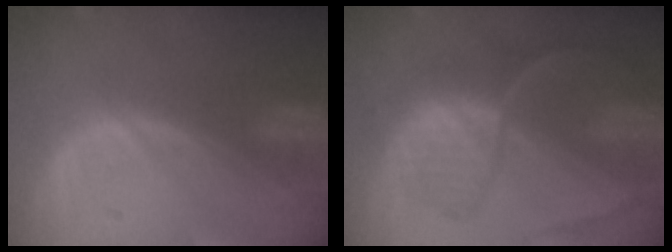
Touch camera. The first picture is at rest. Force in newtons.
{"total": 9.1, "press": 7.6, "slide": 5.1}